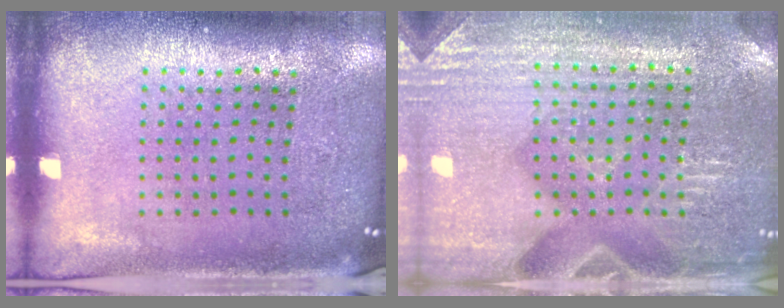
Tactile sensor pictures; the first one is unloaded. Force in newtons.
{"total": 3.3, "press": 3.3, "slide": 0.5}